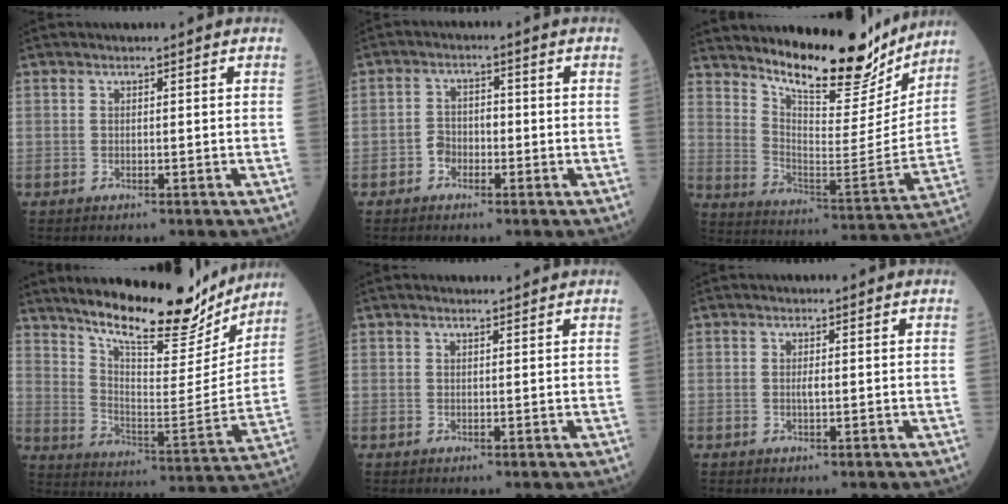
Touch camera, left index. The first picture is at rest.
{"total": 3.0, "force": [-1.3, 2.3, 1.4], "torque": [-0.024, 0.008, -0.030]}
{"total": 18.3, "force": [16.3, 3.9, 7.4], "torque": [-0.119, -0.041, 0.246]}
{"total": 19.6, "force": [17.2, 3.9, 8.6], "torque": [-0.139, -0.028, 0.260]}
{"total": 2.5, "force": [2.2, 0.3, 1.1], "torque": [-0.015, 0.019, 0.034]}
{"total": 1.0, "force": [0.1, 0.2, 0.9], "torque": [-0.020, -0.001, 0.001]}